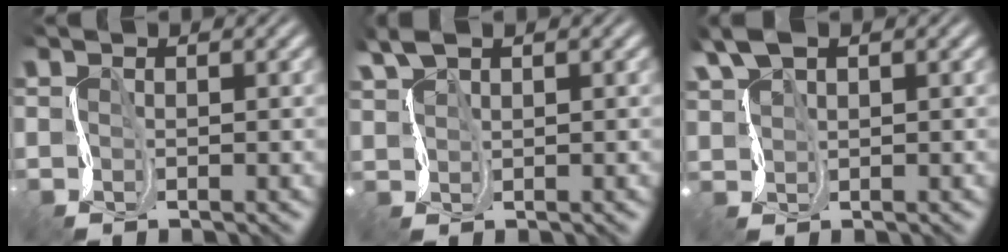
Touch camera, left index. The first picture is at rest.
{"total": 2.7, "force": [2.2, 0.9, 1.3], "torque": [-0.038, 0.010, 0.047]}
{"total": 3.2, "force": [2.4, 1.4, 1.6], "torque": [-0.041, 0.014, 0.046]}